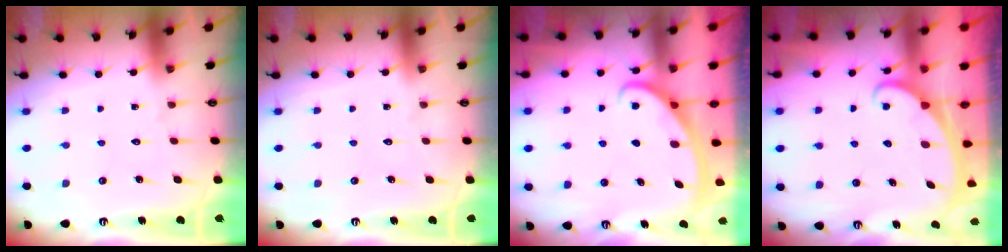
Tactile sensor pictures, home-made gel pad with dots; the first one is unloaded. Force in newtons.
{"total": 0.0}
{"total": 3.0, "press": 3.0, "slide": 0.4}
{"total": 1.9, "press": 1.9, "slide": 0.1}